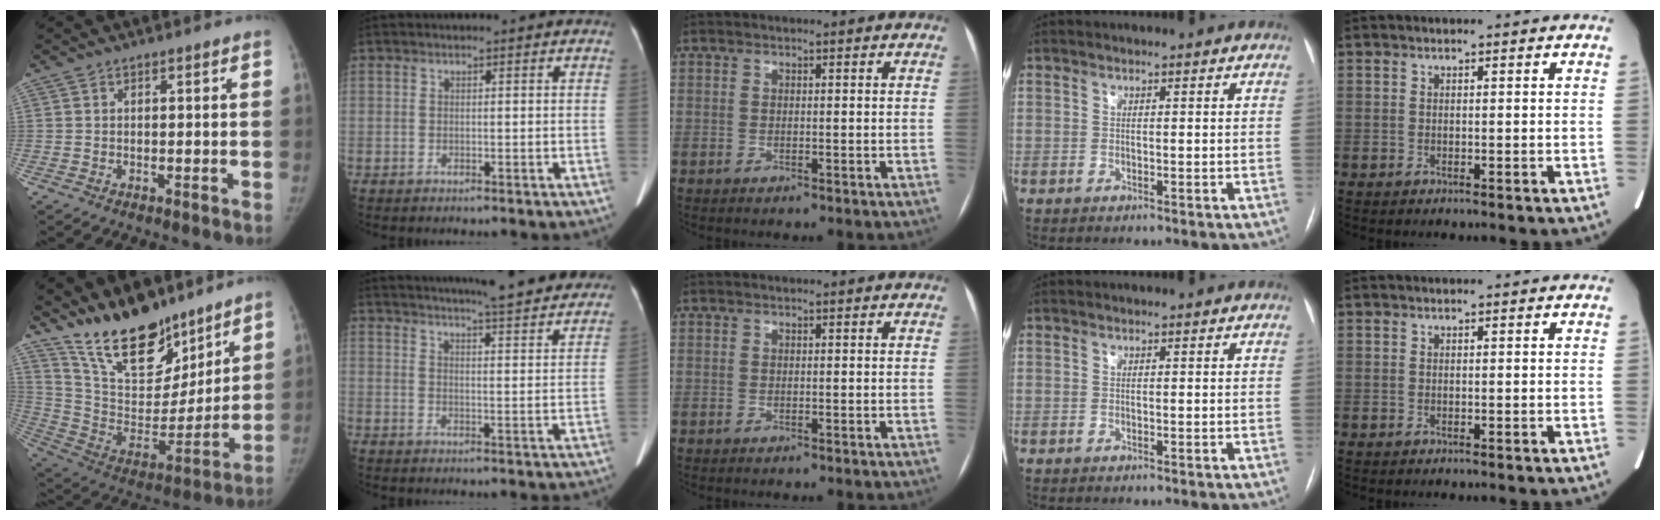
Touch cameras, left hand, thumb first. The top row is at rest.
{"thumb": {"total": 20.9, "force": [16.3, 8.9, 9.6], "torque": [-0.125, -0.093, 0.289]}, "index": {"total": 22.6, "force": [20.4, 2.2, 9.5], "torque": [-0.140, -0.016, 0.251]}}